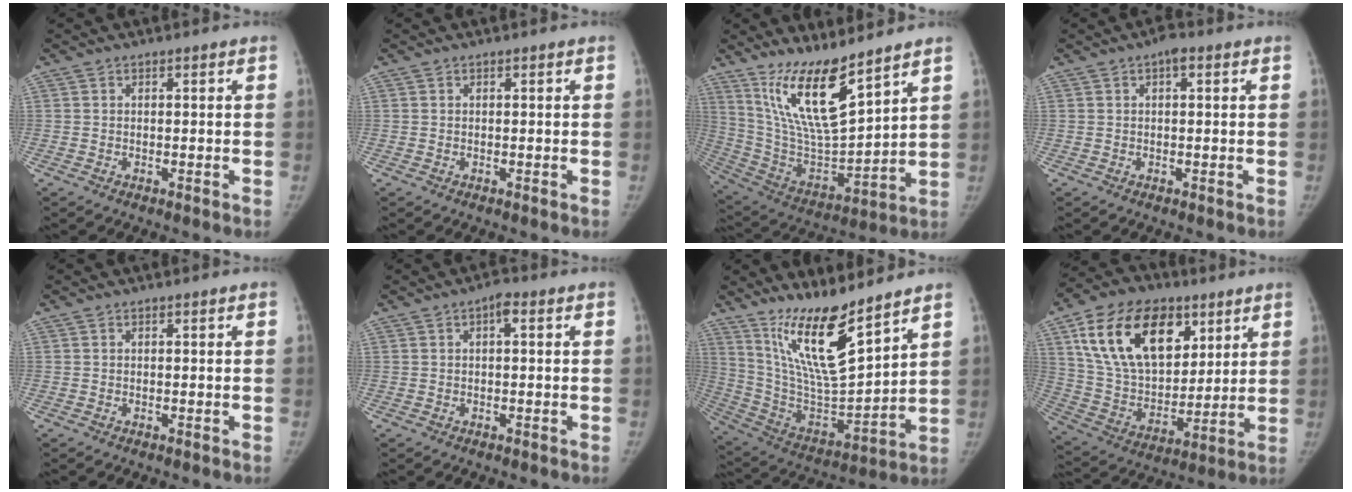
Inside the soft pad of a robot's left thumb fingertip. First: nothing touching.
{"total": 0.0}
{"total": 16.8, "force": [11.6, 3.8, 11.6], "torque": [-0.193, -0.074, 0.236]}
{"total": 2.3, "force": [0.9, 1.0, 1.8], "torque": [-0.023, 0.004, 0.010]}
{"total": 0.0}
{"total": 2.0, "force": [0.5, 0.9, 1.7], "torque": [-0.024, 0.004, 0.002]}
{"total": 17.6, "force": [12.5, 3.5, 11.9], "torque": [-0.189, -0.083, 0.247]}
{"total": 24.2, "force": [10.9, 14.9, 15.7], "torque": [-0.253, -0.023, 0.195]}